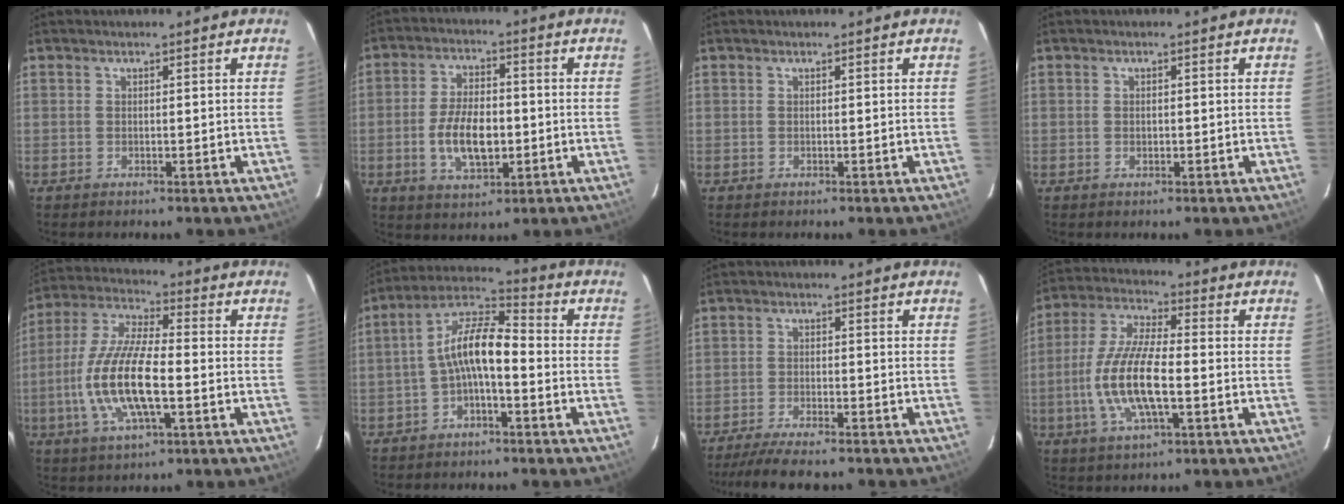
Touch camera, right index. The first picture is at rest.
{"total": 9.9, "force": [-2.0, 5.0, 8.3], "torque": [-0.165, -0.001, -0.030]}
{"total": 0.0}
{"total": 0.9, "force": [-0.1, 0.7, 0.5], "torque": [-0.006, 0.001, -0.002]}
{"total": 15.2, "force": [-3.6, 4.6, 14.0], "torque": [-0.291, -0.005, -0.070]}
{"total": 9.0, "force": [-2.6, 3.1, 8.0], "torque": [-0.171, 0.022, -0.052]}
{"total": 10.6, "force": [-9.3, 1.7, 4.9], "torque": [-0.112, -0.018, -0.150]}
{"total": 13.5, "force": [-3.2, 4.1, 12.5], "torque": [-0.261, -0.004, -0.063]}